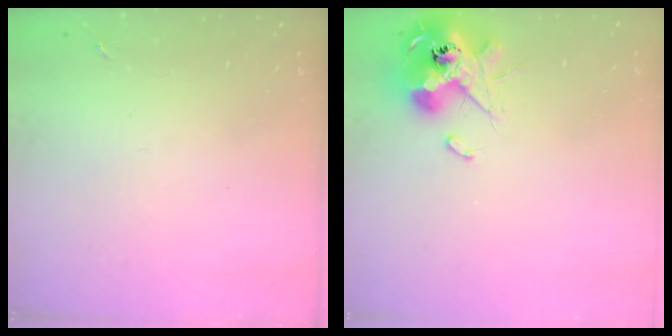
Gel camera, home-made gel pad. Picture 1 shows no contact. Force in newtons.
{"total": 13.1, "press": 13.0, "slide": 1.6}